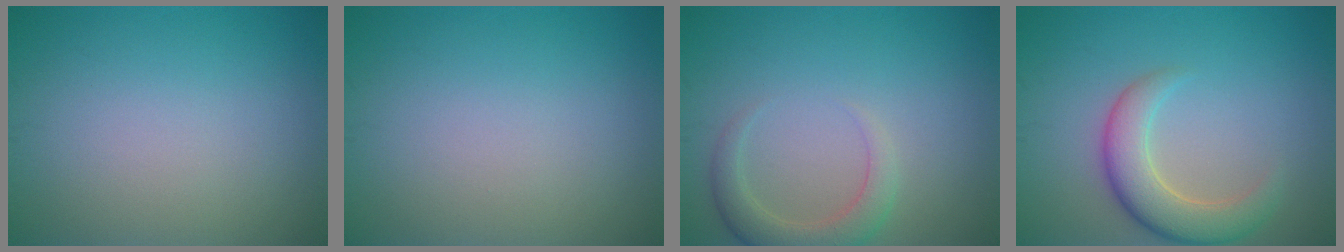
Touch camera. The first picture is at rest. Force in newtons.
{"total": 0.0}
{"total": 3.1, "press": 3.1, "slide": 0.4}
{"total": 4.8, "press": 4.8, "slide": 0.4}